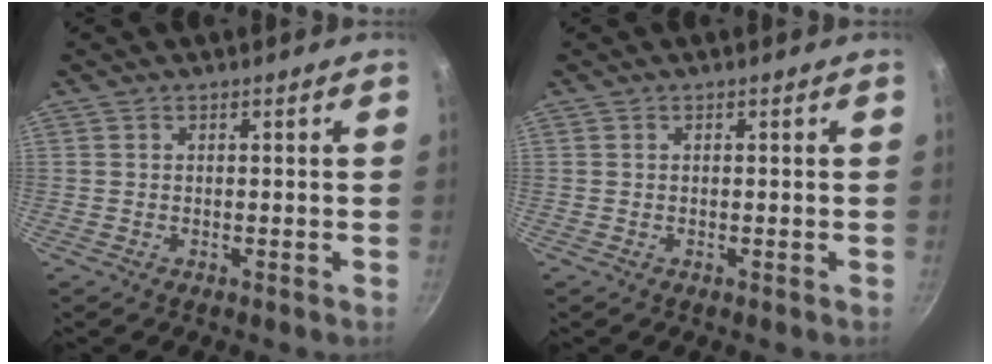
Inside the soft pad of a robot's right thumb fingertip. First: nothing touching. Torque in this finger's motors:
{"motor_torque": [-0.22, 0.36, -0.44, 0.31, 0.03]}